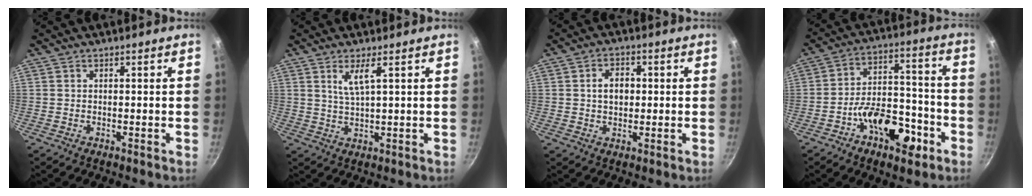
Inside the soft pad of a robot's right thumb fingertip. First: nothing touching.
{"total": 4.5, "force": [1.9, 0.6, 4.0], "torque": [-0.081, -0.009, 0.045]}
{"total": 5.0, "force": [0.4, 3.6, 3.4], "torque": [-0.036, 0.010, 0.005]}
{"total": 15.0, "force": [-7.2, 7.9, 10.5], "torque": [-0.125, 0.066, -0.111]}